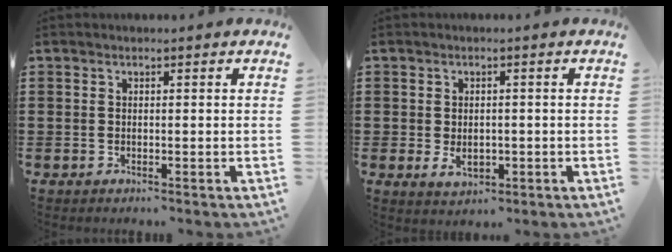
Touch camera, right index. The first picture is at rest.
{"total": 2.9, "force": [-0.4, 1.9, 2.2], "torque": [-0.037, -0.002, -0.009]}